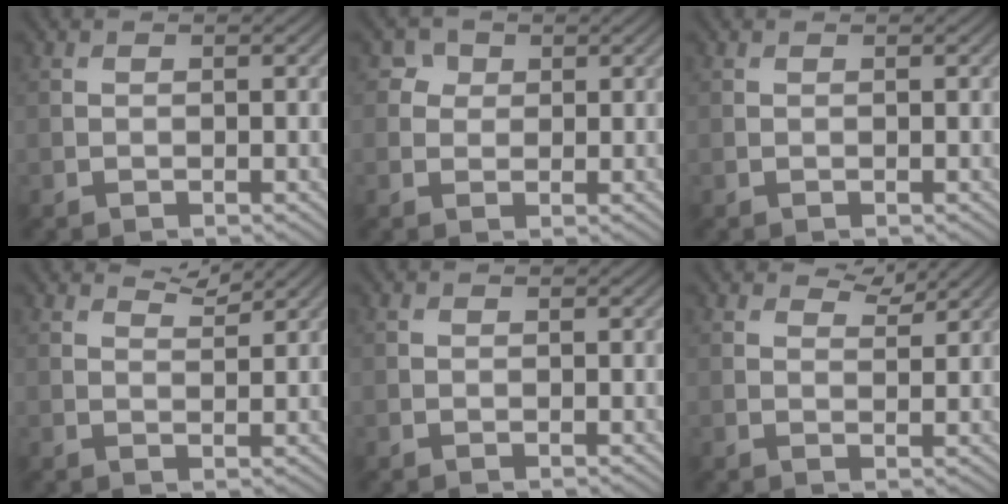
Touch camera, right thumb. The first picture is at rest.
{"total": 2.1, "force": [0.9, 1.9, 0.5], "torque": [-0.006, -0.008, 0.017]}
{"total": 0.0}
{"total": 2.2, "force": [2.0, 0.3, 0.8], "torque": [-0.018, -0.001, 0.040]}
{"total": 0.0}
{"total": 2.4, "force": [2.1, 0.8, 1.0], "torque": [-0.015, -0.003, 0.040]}